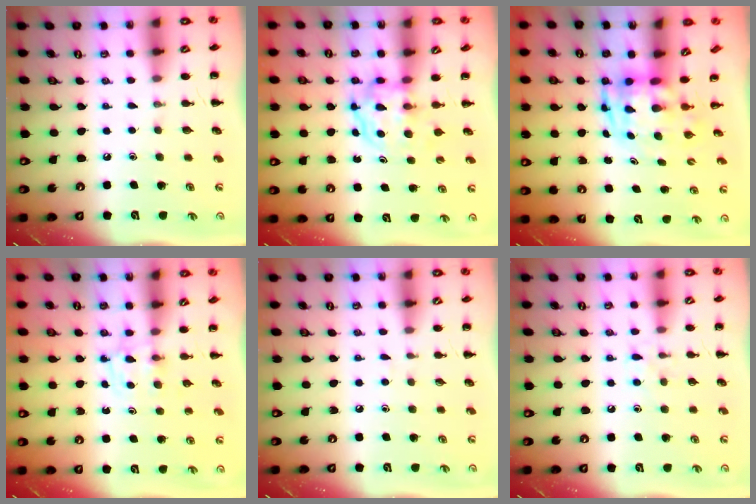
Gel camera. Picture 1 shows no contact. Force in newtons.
{"total": 3.7, "press": 3.7, "slide": 0.2}
{"total": 3.2, "press": 3.1, "slide": 0.8}
{"total": 2.8, "press": 2.5, "slide": 1.4}
{"total": 3.2, "press": 3.0, "slide": 1.1}
{"total": 5.5, "press": 5.2, "slide": 1.7}